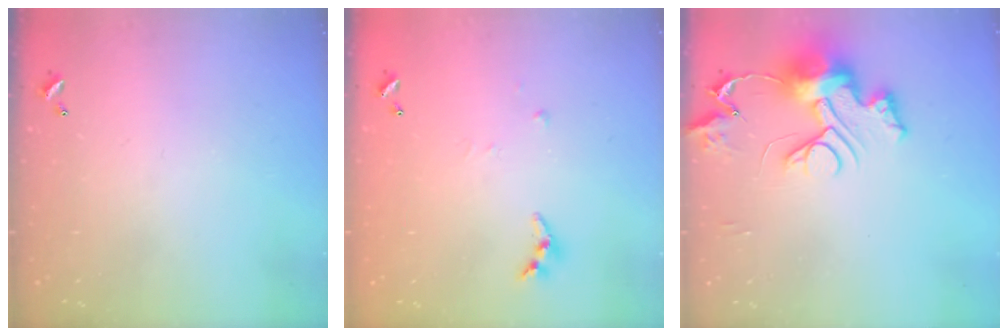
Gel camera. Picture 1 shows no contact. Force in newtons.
{"total": 4.4, "press": 4.4, "slide": 0.3}
{"total": 13.0, "press": 13.0, "slide": 0.8}